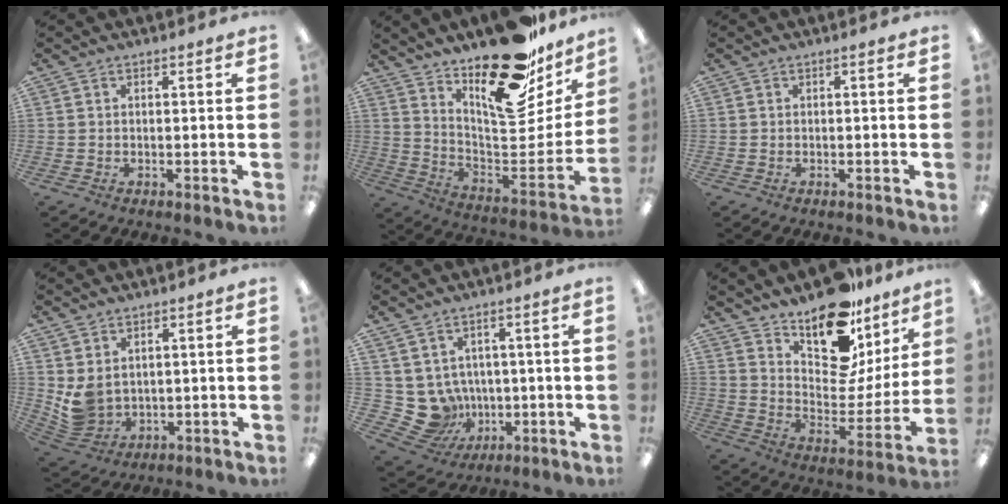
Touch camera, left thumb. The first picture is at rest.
{"total": 25.1, "force": [18.0, 10.2, 14.3], "torque": [-0.169, -0.135, 0.303]}
{"total": 0.0}
{"total": 6.2, "force": [2.7, 4.8, 2.7], "torque": [-0.074, -0.009, 0.057]}
{"total": 8.2, "force": [0.8, 8.0, 1.9], "torque": [-0.078, -0.024, 0.025]}
{"total": 18.4, "force": [14.0, 8.3, 8.5], "torque": [-0.130, -0.112, 0.245]}